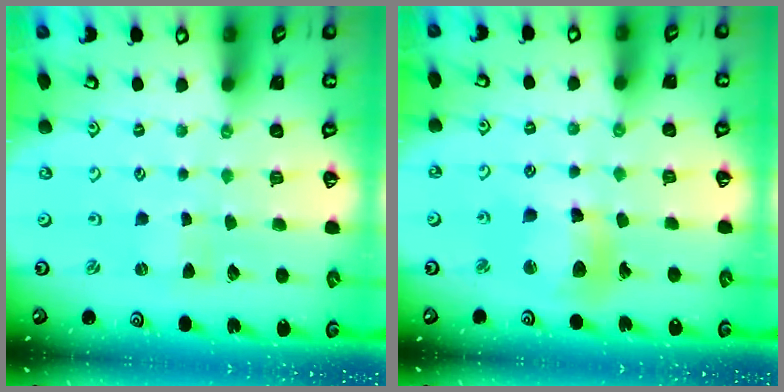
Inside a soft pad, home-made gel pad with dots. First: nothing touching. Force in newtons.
{"total": 11.3, "press": 11.1, "slide": 2.0}